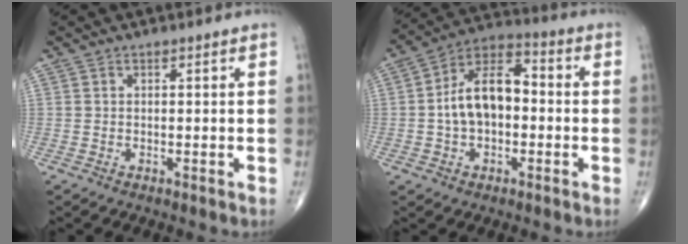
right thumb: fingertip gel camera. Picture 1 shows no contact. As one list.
[{"total": 12.3, "force": [-0.7, 7.5, 9.8], "torque": [-0.160, 0.039, -0.023]}]